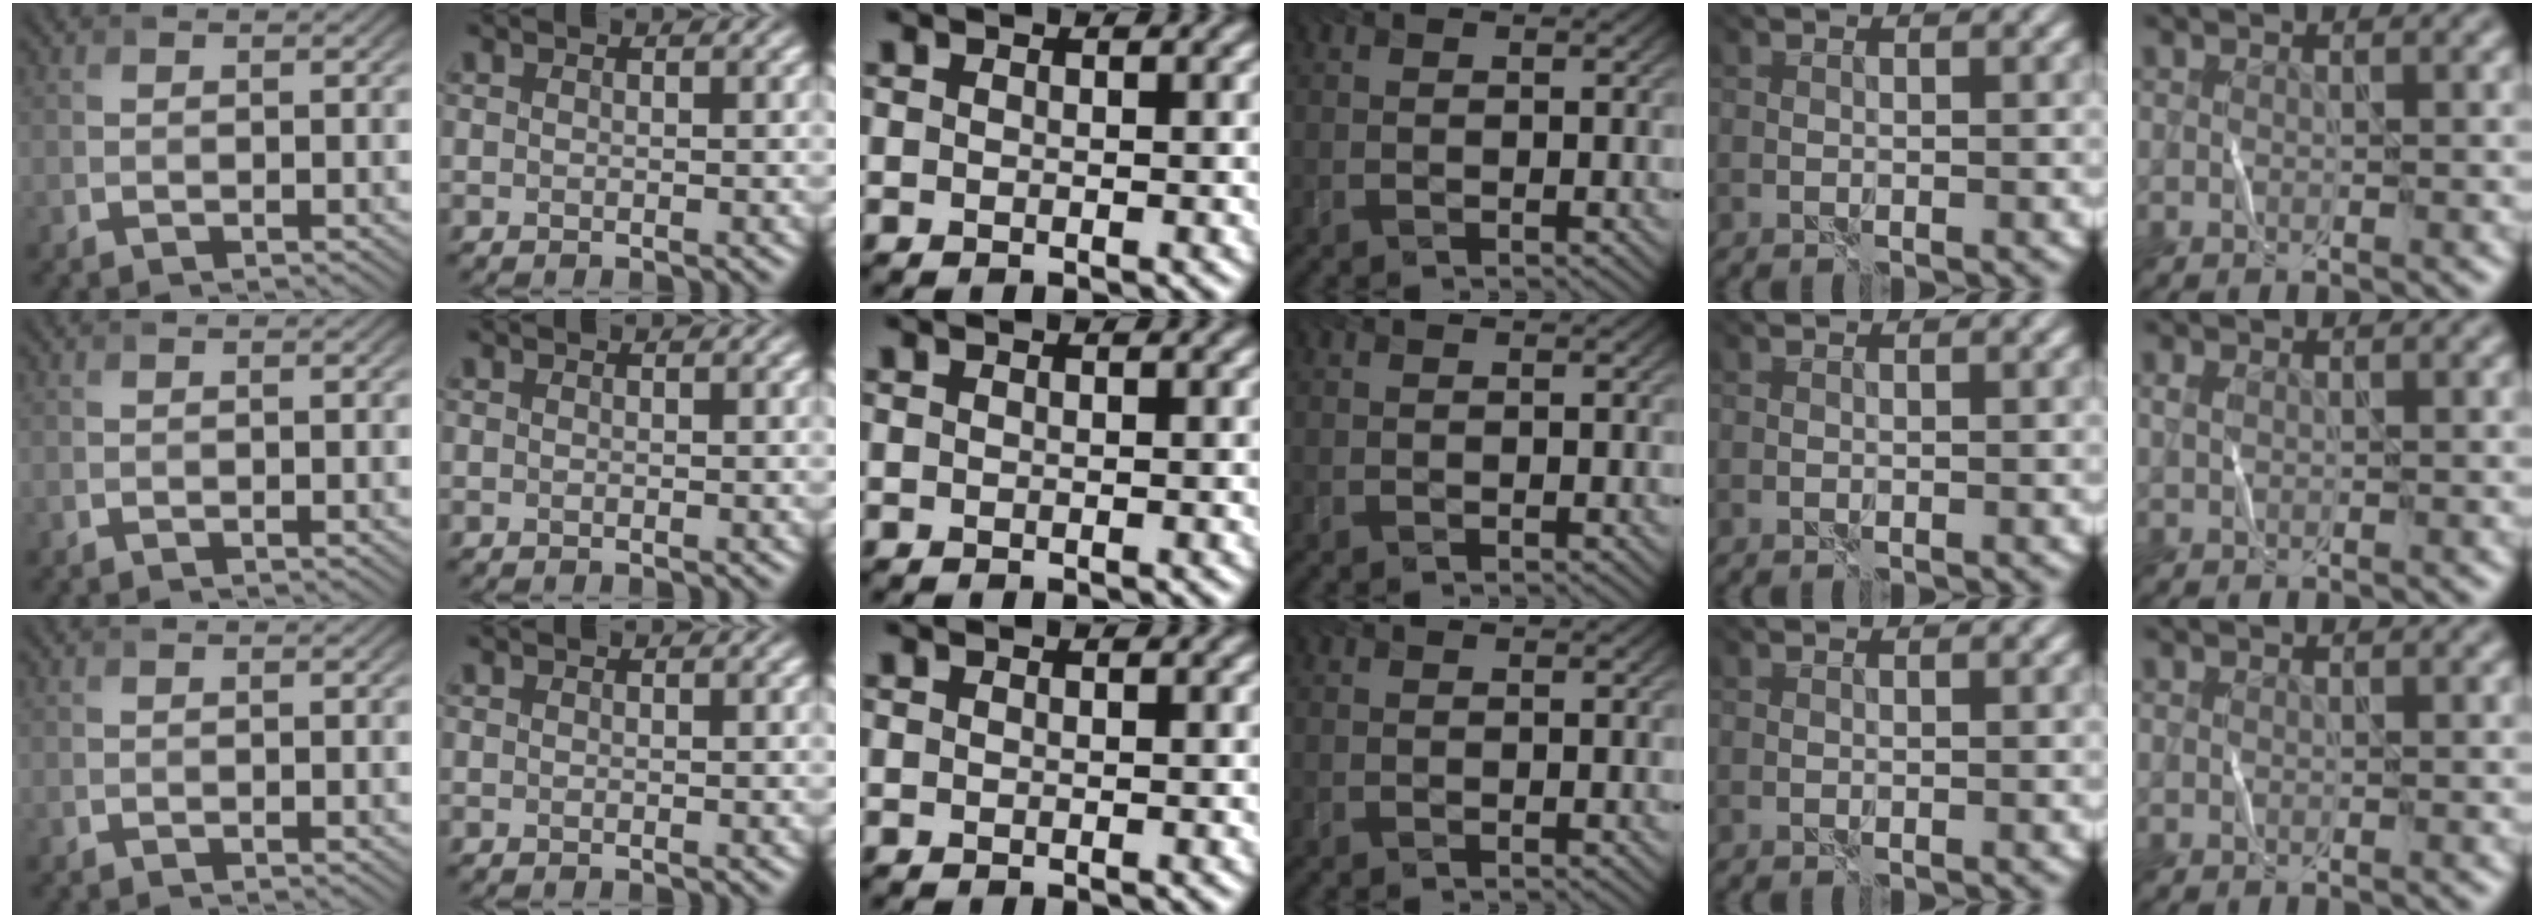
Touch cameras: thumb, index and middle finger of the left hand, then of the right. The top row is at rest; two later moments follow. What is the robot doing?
{"motion": "fold", "object": "bandana"}